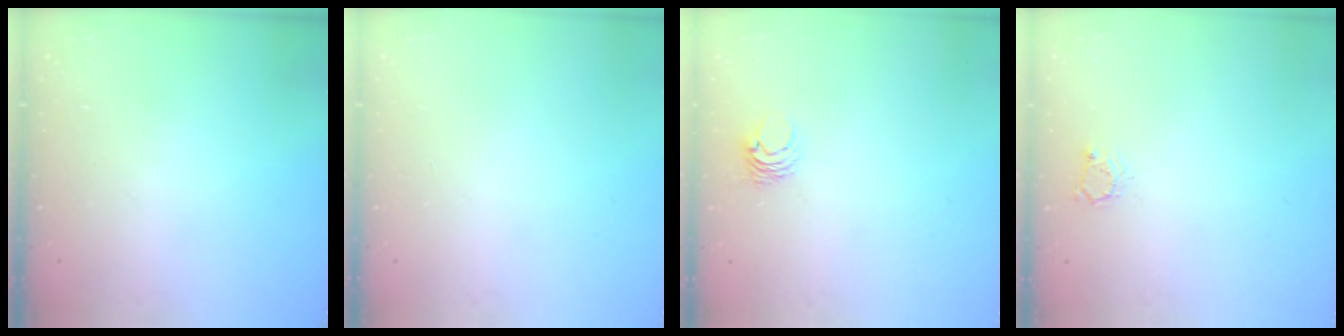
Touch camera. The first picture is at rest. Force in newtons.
{"total": 0.0}
{"total": 3.8, "press": 3.8, "slide": 0.5}
{"total": 3.3, "press": 3.2, "slide": 0.5}